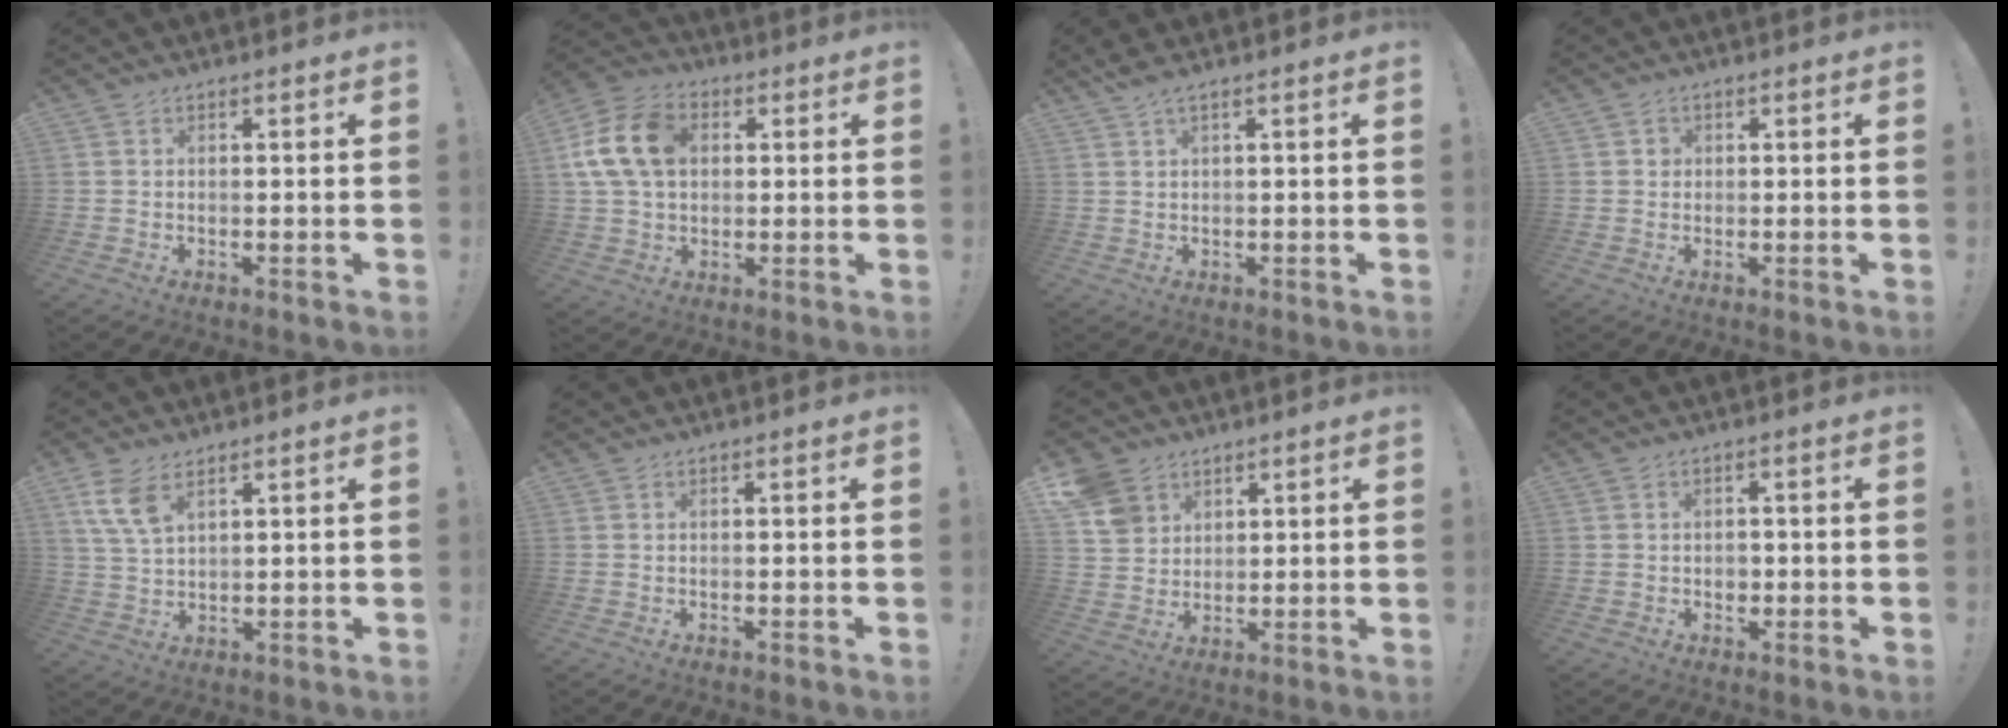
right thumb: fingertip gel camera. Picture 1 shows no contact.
{"total": 15.0, "force": [3.2, 11.0, 9.6], "torque": [-0.178, 0.008, 0.064]}
{"total": 2.7, "force": [1.5, 0.2, 2.2], "torque": [-0.042, -0.004, 0.027]}
{"total": 1.6, "force": [0.2, 1.6, 0.4], "torque": [0.000, 0.001, 0.001]}
{"total": 7.9, "force": [4.6, 4.0, 5.1], "torque": [-0.100, -0.019, 0.087]}
{"total": 0.0}
{"total": 9.2, "force": [5.6, 6.8, 2.7], "torque": [-0.052, -0.024, 0.115]}
{"total": 2.0, "force": [-0.5, 1.8, 0.7], "torque": [-0.005, 0.001, -0.011]}